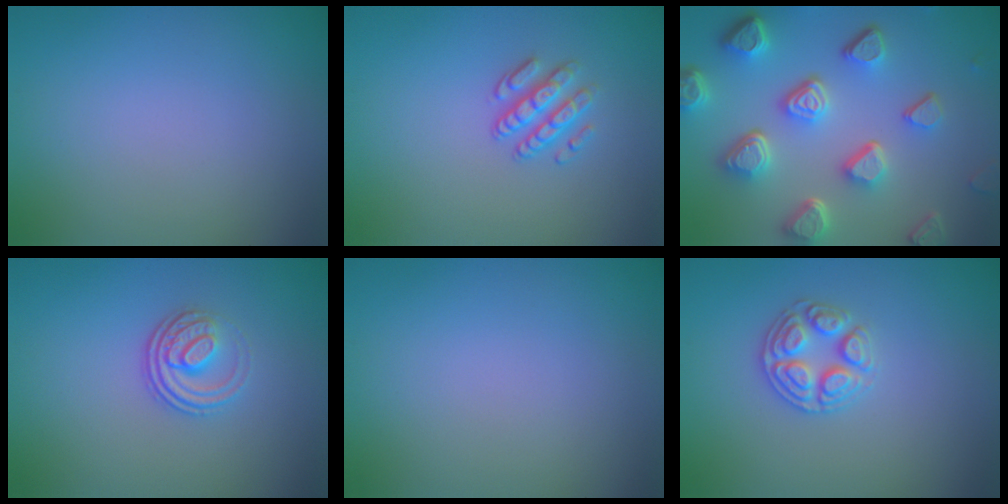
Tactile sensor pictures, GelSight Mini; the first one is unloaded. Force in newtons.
{"total": 2.7, "press": 2.4, "slide": 1.2}
{"total": 7.5, "press": 5.6, "slide": 5.0}
{"total": 3.3, "press": 2.4, "slide": 2.2}
{"total": 0.0}
{"total": 2.9, "press": 2.9, "slide": 0.1}